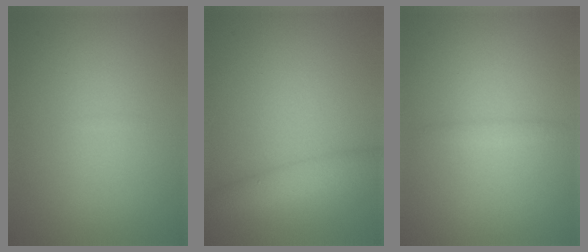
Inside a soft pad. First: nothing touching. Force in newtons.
{"total": 2.9, "press": 2.9, "slide": 0.1}
{"total": 0.8, "press": 0.8, "slide": 0.0}